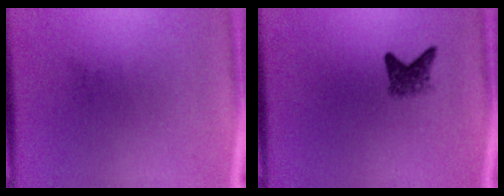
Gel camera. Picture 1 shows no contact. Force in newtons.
{"total": 2.3}